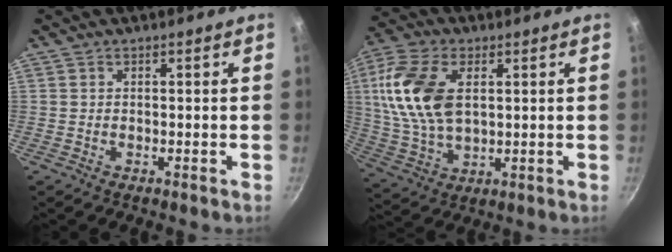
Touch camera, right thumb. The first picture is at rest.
{"total": 16.1, "force": [3.4, 9.6, 12.5], "torque": [-0.237, -0.003, 0.065]}